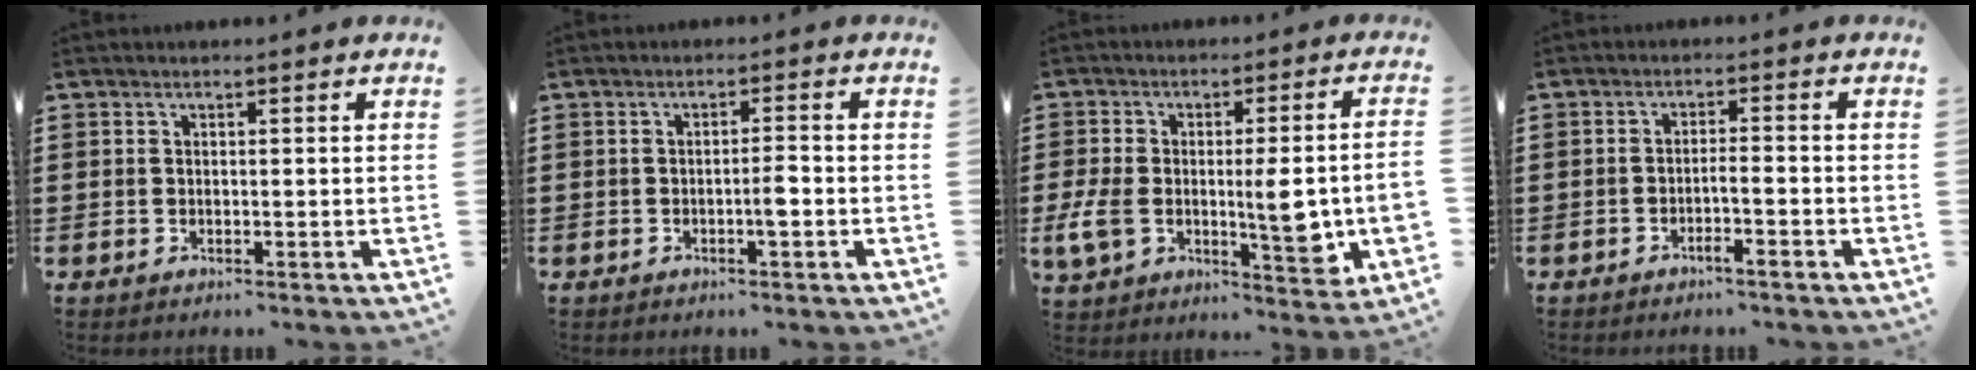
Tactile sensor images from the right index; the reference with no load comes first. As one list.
[{"total": 2.6, "force": [-0.8, 0.4, 2.5], "torque": [-0.044, 0.003, -0.016]}, {"total": 10.2, "force": [-2.0, 4.1, 9.1], "torque": [-0.161, -0.008, -0.037]}, {"total": 2.2, "force": [-1.6, -0.2, 1.4], "torque": [-0.026, -0.002, -0.032]}]